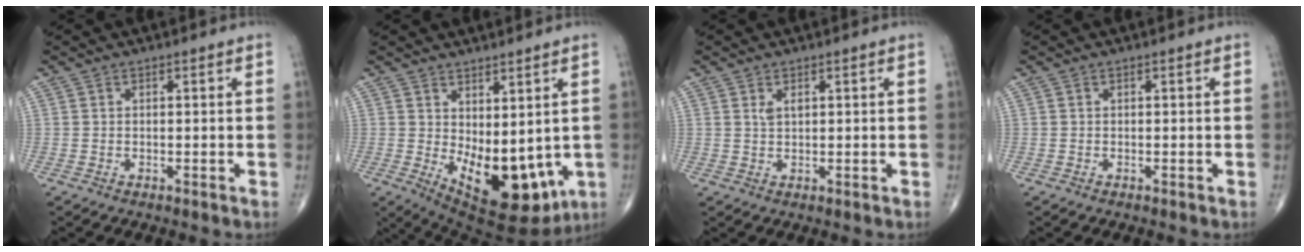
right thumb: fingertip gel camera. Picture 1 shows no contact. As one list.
[{"total": 14.4, "force": [-1.2, 7.2, 12.3], "torque": [-0.164, -0.025, 0.010]}, {"total": 1.7, "force": [0.8, 0.8, 1.3], "torque": [-0.025, 0.000, 0.019]}, {"total": 0.0}]